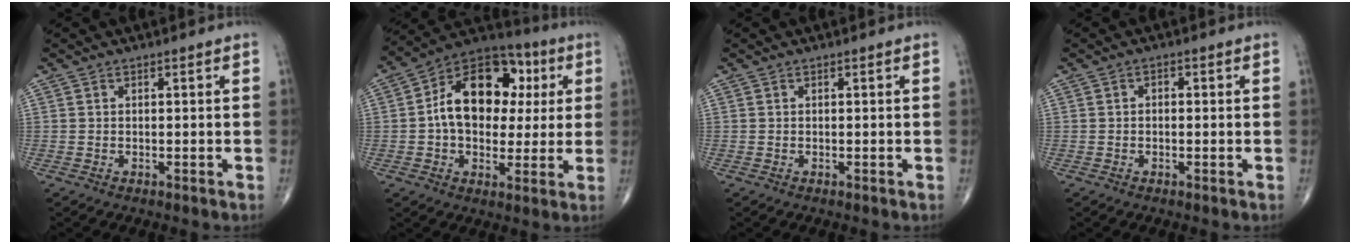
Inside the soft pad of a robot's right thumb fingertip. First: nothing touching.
{"total": 18.1, "force": [2.7, 12.3, 13.0], "torque": [-0.160, 0.023, 0.033]}
{"total": 0.0}
{"total": 1.2, "force": [0.1, 0.7, 0.9], "torque": [-0.013, 0.005, -0.002]}